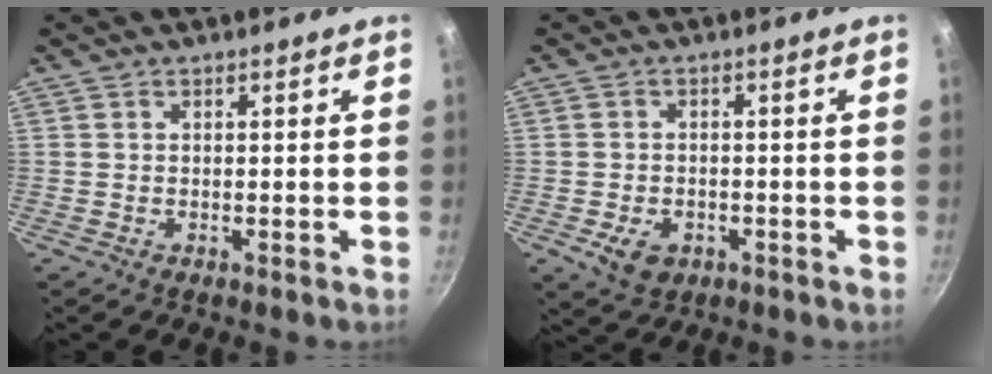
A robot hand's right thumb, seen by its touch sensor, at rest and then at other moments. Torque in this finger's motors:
{"motor_torque": [0.87, 0.76, -0.21, -0.04, 0.00]}